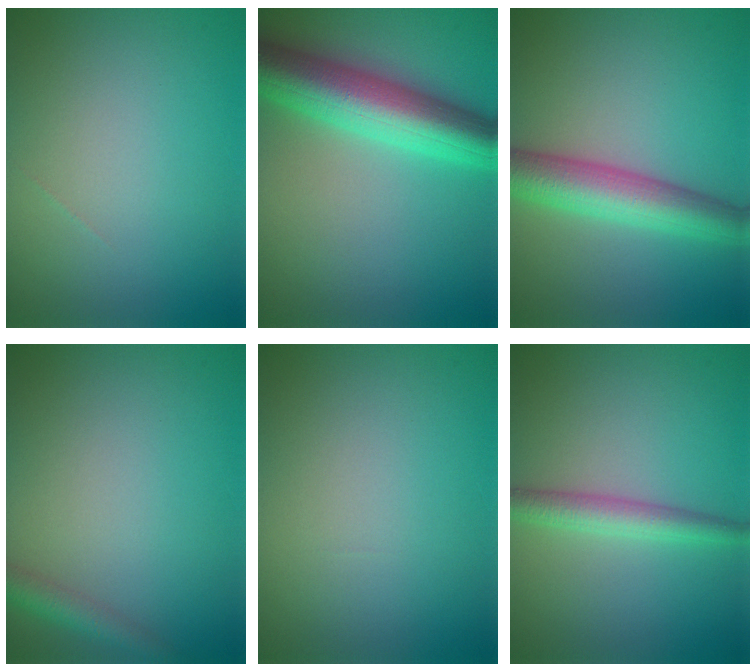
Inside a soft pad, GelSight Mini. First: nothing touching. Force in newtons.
{"total": 8.6, "press": 8.6, "slide": 0.2}
{"total": 6.0, "press": 6.0, "slide": 0.2}
{"total": 2.3, "press": 2.3, "slide": 0.1}
{"total": 0.0}
{"total": 2.8, "press": 2.8, "slide": 0.1}